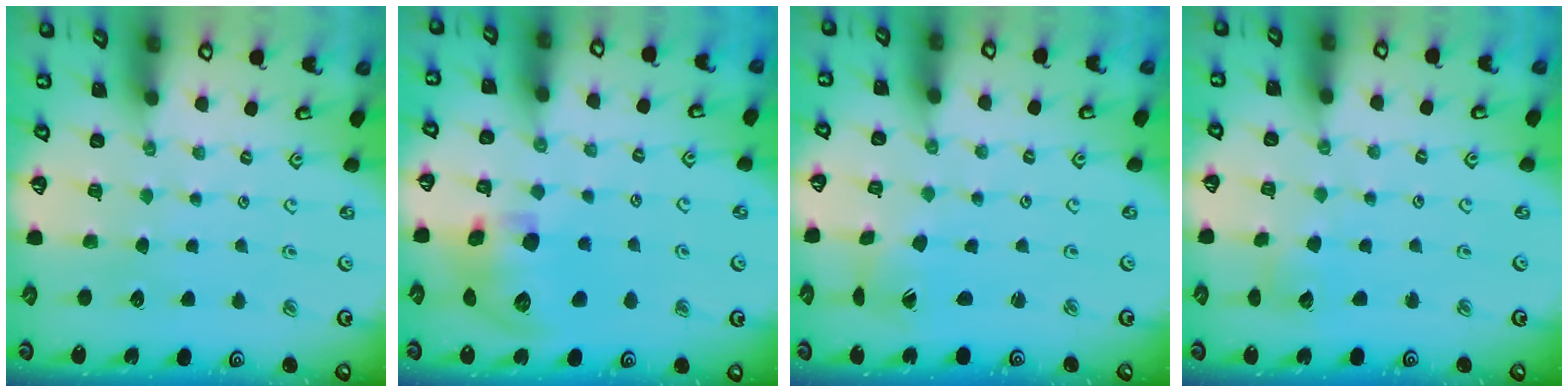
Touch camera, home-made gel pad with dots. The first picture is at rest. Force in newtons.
{"total": 13.7, "press": 13.5, "slide": 2.0}
{"total": 1.9, "press": 1.8, "slide": 0.2}
{"total": 5.2, "press": 5.2, "slide": 0.5}